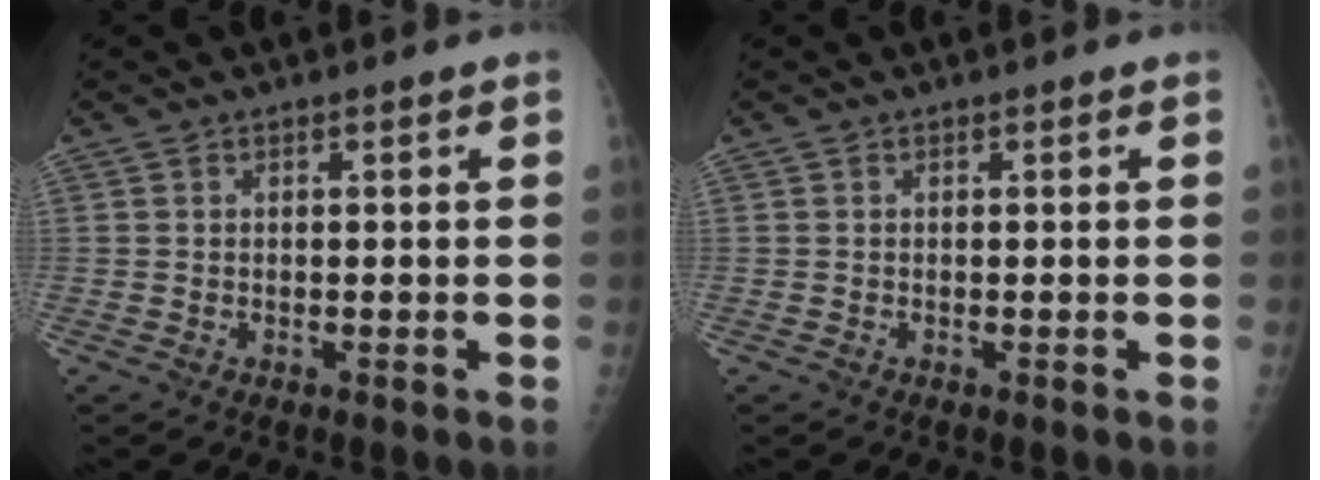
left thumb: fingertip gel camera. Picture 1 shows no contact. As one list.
[{"total": 0.0}]